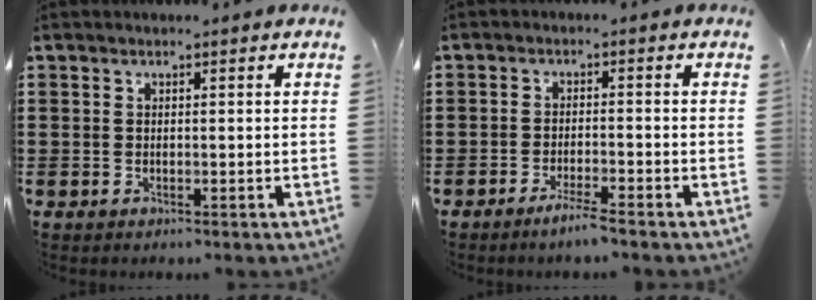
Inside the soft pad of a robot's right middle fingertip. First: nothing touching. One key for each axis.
{"total": 3.0, "fx": -2.4, "fy": -0.1, "fz": 1.7, "tx": -0.026, "ty": 0.002, "tz": -0.043}